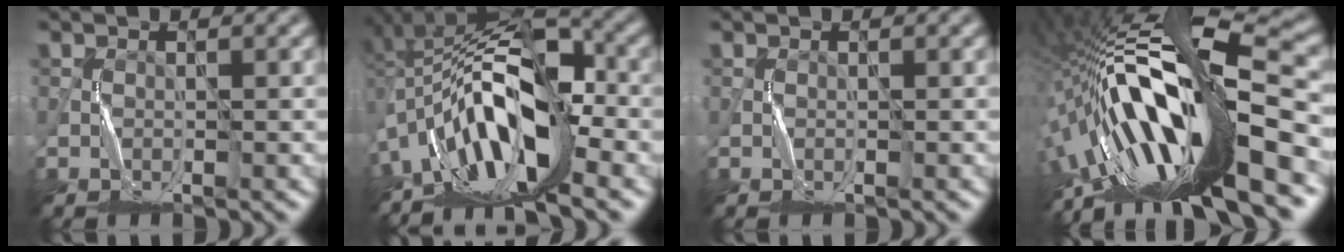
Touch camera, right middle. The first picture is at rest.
{"total": 11.9, "force": [-4.8, 3.6, 10.3], "torque": [-0.163, 0.015, -0.096]}
{"total": 0.0}
{"total": 17.4, "force": [-5.7, 4.9, 15.7], "torque": [-0.274, 0.017, -0.107]}